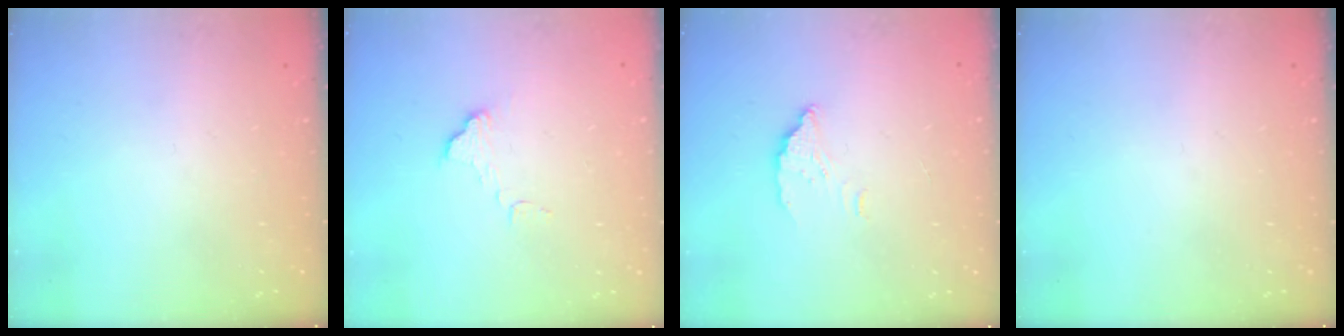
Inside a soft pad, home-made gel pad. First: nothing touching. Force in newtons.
{"total": 6.2, "press": 6.1, "slide": 0.5}
{"total": 3.8, "press": 3.8, "slide": 0.2}
{"total": 0.0}